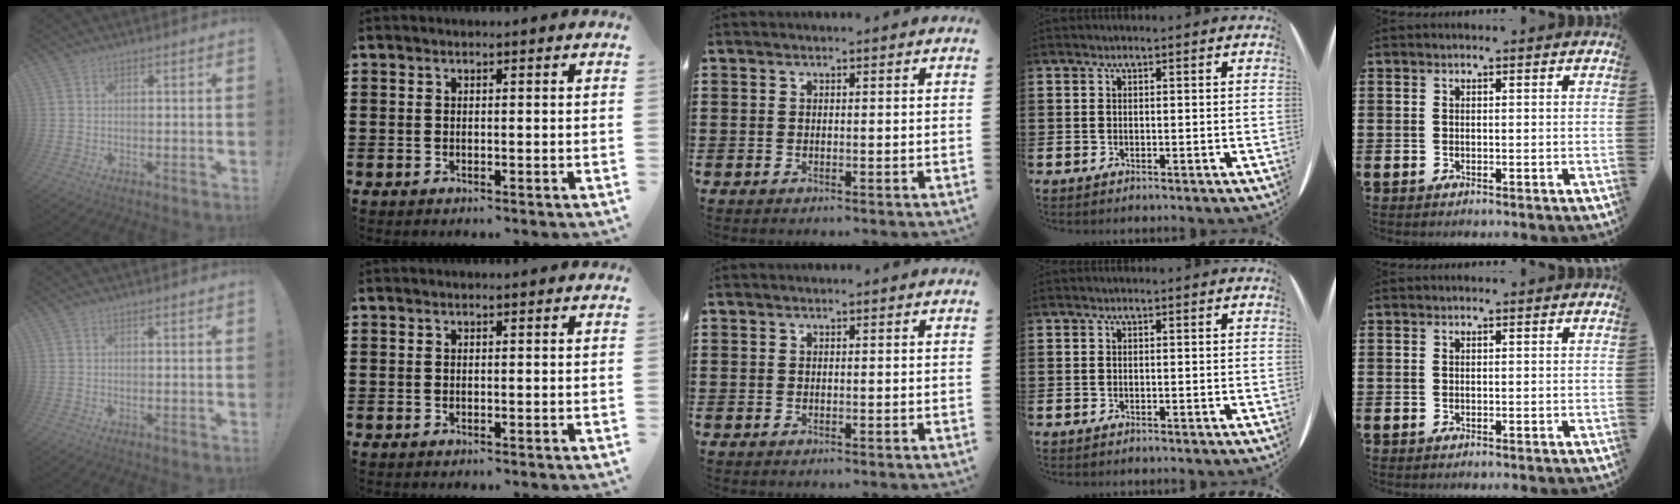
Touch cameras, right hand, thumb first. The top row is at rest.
{}